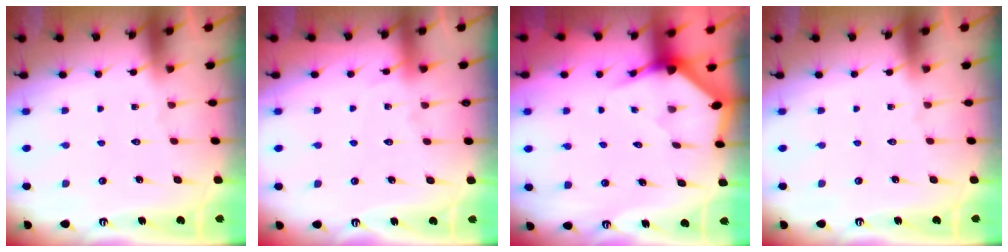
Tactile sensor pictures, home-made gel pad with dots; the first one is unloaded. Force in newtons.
{"total": 5.0, "press": 5.0, "slide": 0.6}
{"total": 3.2, "press": 3.2, "slide": 0.3}
{"total": 0.0}